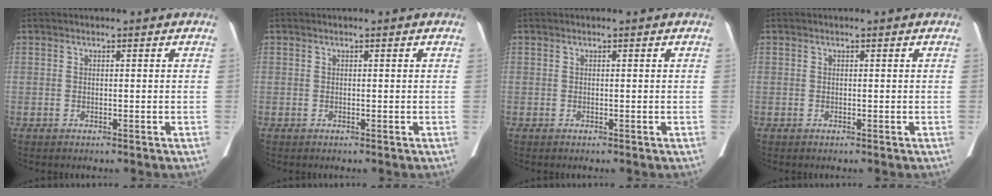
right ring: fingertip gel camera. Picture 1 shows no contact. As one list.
[{"total": 0.0}, {"total": 0.0}, {"total": 0.0}]